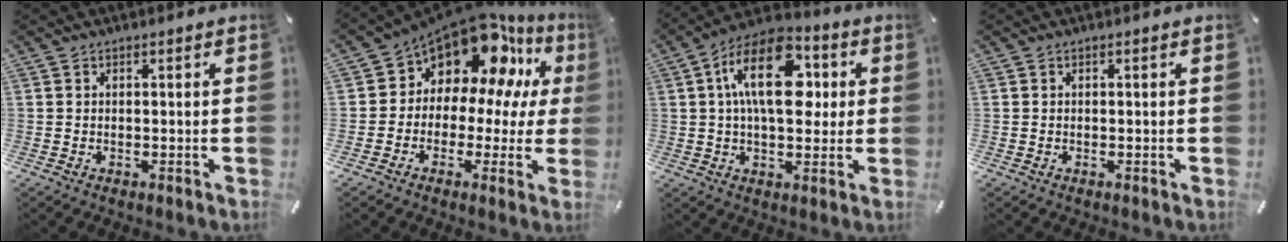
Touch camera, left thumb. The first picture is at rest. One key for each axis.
{"total": 13.2, "fx": 8.9, "fy": 7.3, "fz": 6.5, "tx": -0.129, "ty": -0.081, "tz": 0.154}
{"total": 17.5, "fx": 3.7, "fy": 9.9, "fz": 14.0, "tx": -0.232, "ty": 0.002, "tz": 0.059}
{"total": 0.0}